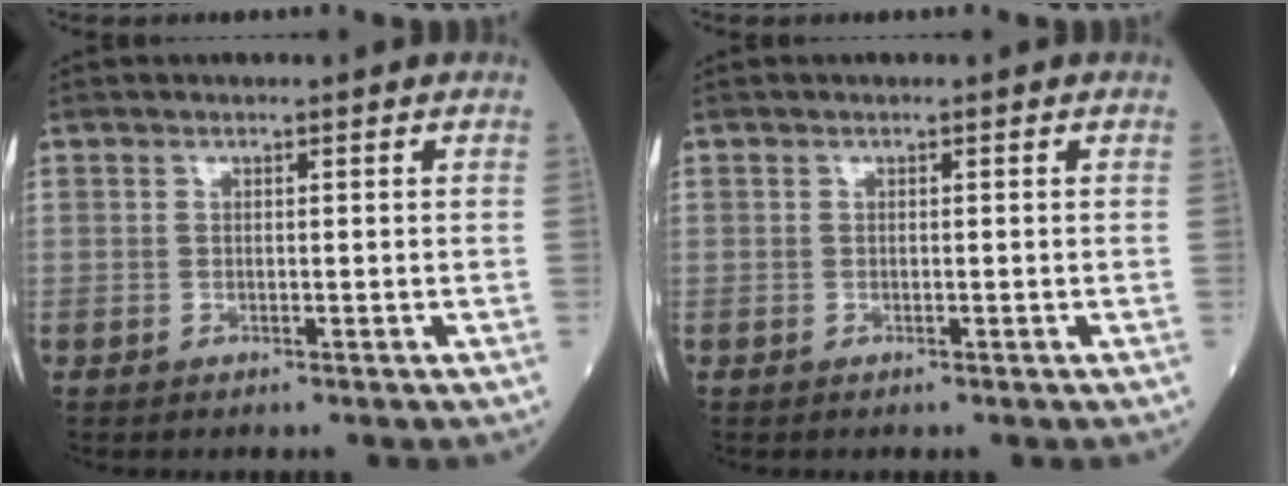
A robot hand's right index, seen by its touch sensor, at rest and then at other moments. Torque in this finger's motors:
{"motor_torque": [0.07, -0.01, 0.04, -0.01]}